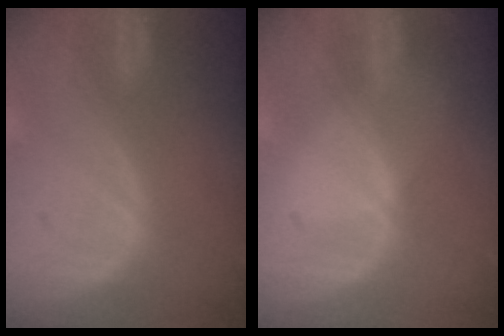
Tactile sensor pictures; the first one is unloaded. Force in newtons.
{"total": 0.6, "press": 0.5, "slide": 0.2}